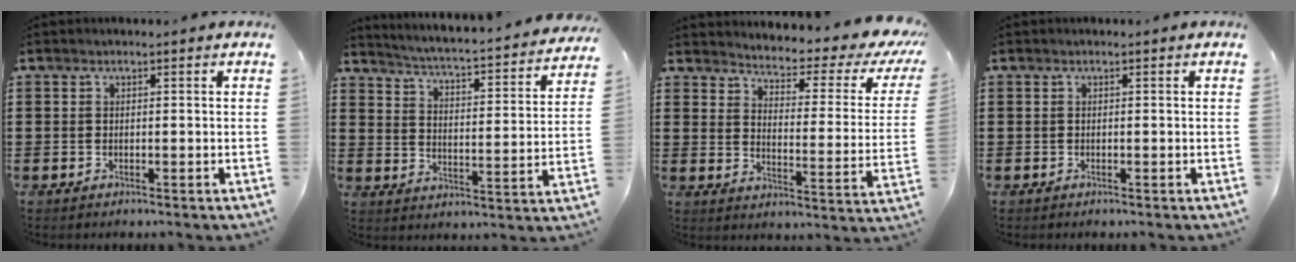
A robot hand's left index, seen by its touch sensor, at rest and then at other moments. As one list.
[{"total": 3.1, "force": [2.9, -0.7, 0.9], "torque": [-0.038, -0.038, 0.037]}, {"total": 3.5, "force": [2.9, 0.3, 1.9], "torque": [-0.049, -0.031, 0.038]}, {"total": 0.0}]